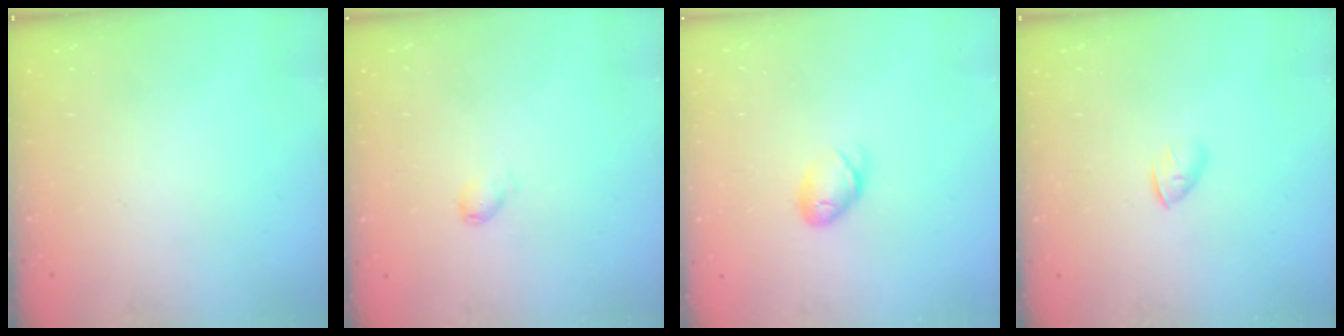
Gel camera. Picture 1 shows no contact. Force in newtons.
{"total": 2.9, "press": 2.9, "slide": 0.4}
{"total": 6.2, "press": 6.1, "slide": 1.1}
{"total": 1.7, "press": 1.6, "slide": 0.6}